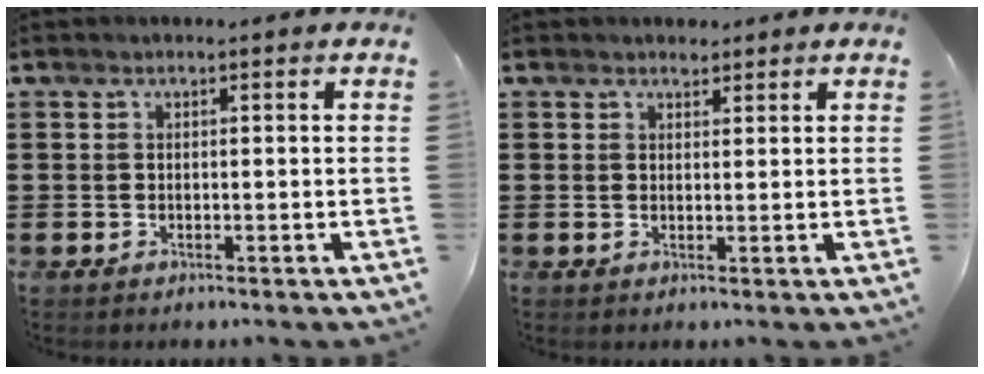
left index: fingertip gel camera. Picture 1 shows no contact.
{"total": 1.7, "force": [1.5, 0.8, 0.2], "torque": [0.000, 0.001, 0.026]}